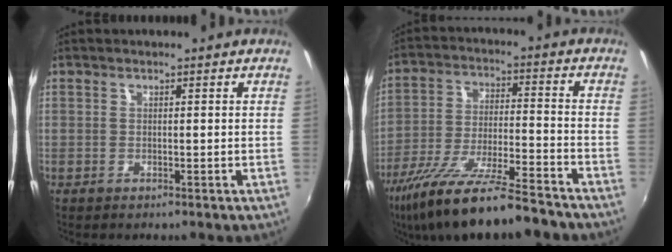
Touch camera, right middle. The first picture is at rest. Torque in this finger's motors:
{"motor_torque": [1.29, -0.84, 0.66, 0.21]}